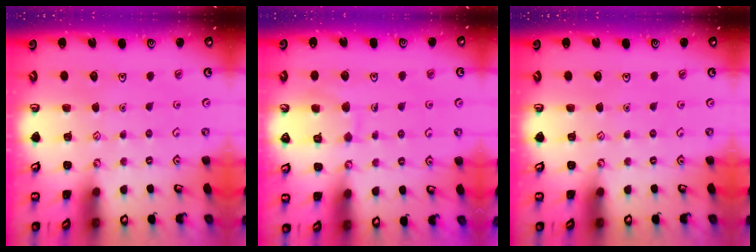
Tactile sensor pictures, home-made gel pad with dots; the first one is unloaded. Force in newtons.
{"total": 7.8, "press": 7.8, "slide": 0.4}
{"total": 0.0}